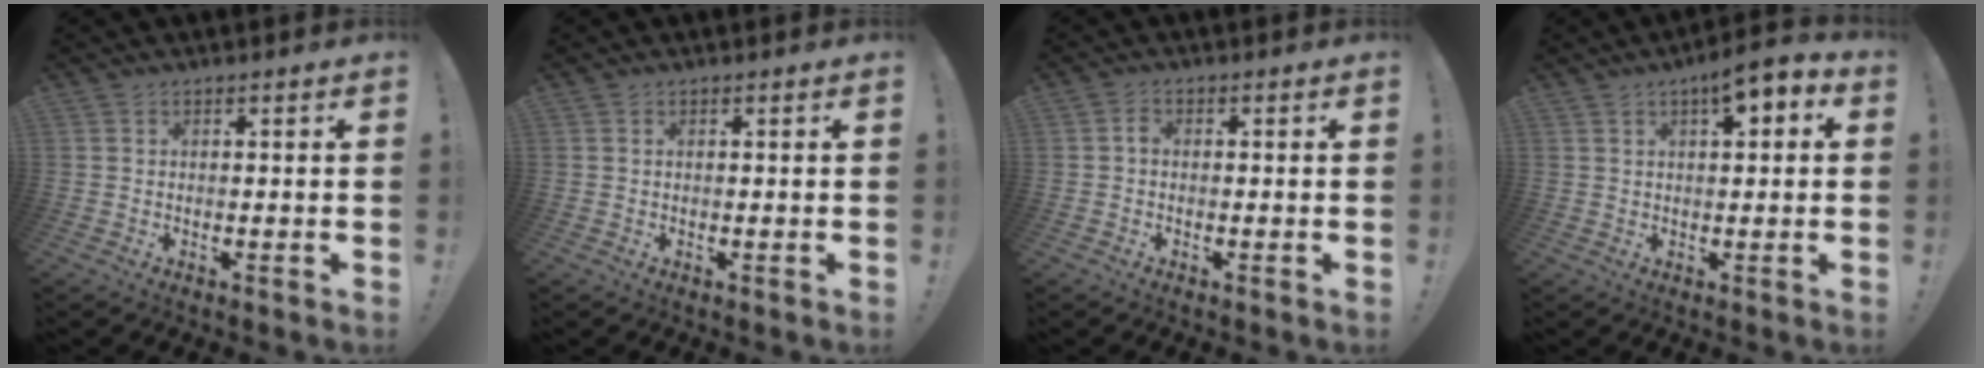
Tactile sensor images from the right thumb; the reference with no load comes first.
{"total": 0.0}
{"total": 1.4, "force": [-0.5, 0.9, 0.9], "torque": [-0.023, 0.008, -0.009]}
{"total": 6.2, "force": [3.0, 2.1, 5.1], "torque": [-0.063, -0.018, 0.044]}